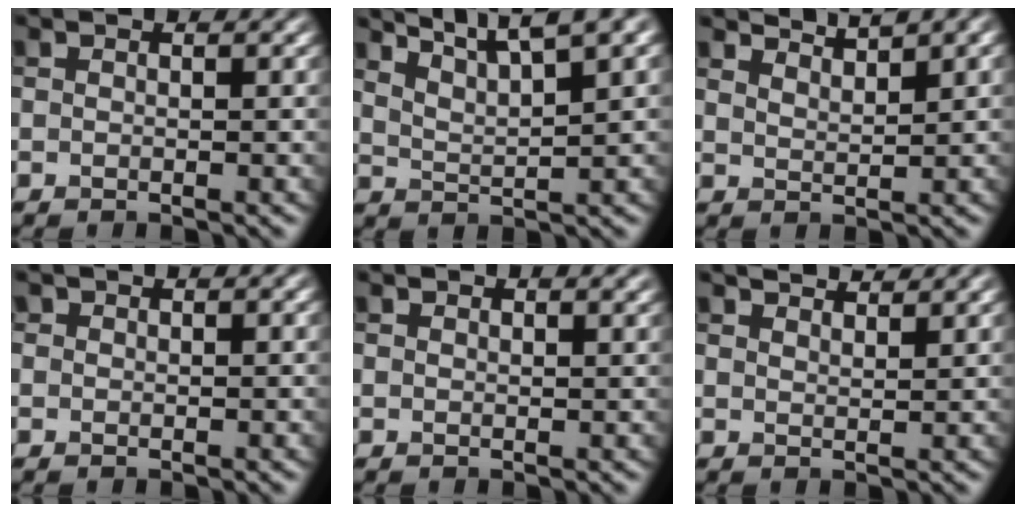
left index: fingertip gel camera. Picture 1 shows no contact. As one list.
[{"total": 6.9, "force": [5.6, 1.0, 3.9], "torque": [-0.059, 0.017, 0.080]}, {"total": 4.0, "force": [3.7, 0.4, 1.5], "torque": [-0.021, 0.003, 0.054]}, {"total": 0.5, "force": [0.3, 0.4, 0.0], "torque": [0.005, -0.002, 0.003]}, {"total": 2.0, "force": [1.4, 0.8, 1.2], "torque": [-0.012, -0.002, 0.022]}, {"total": 3.0, "force": [2.8, 0.4, 0.8], "torque": [-0.003, 0.003, 0.039]}]